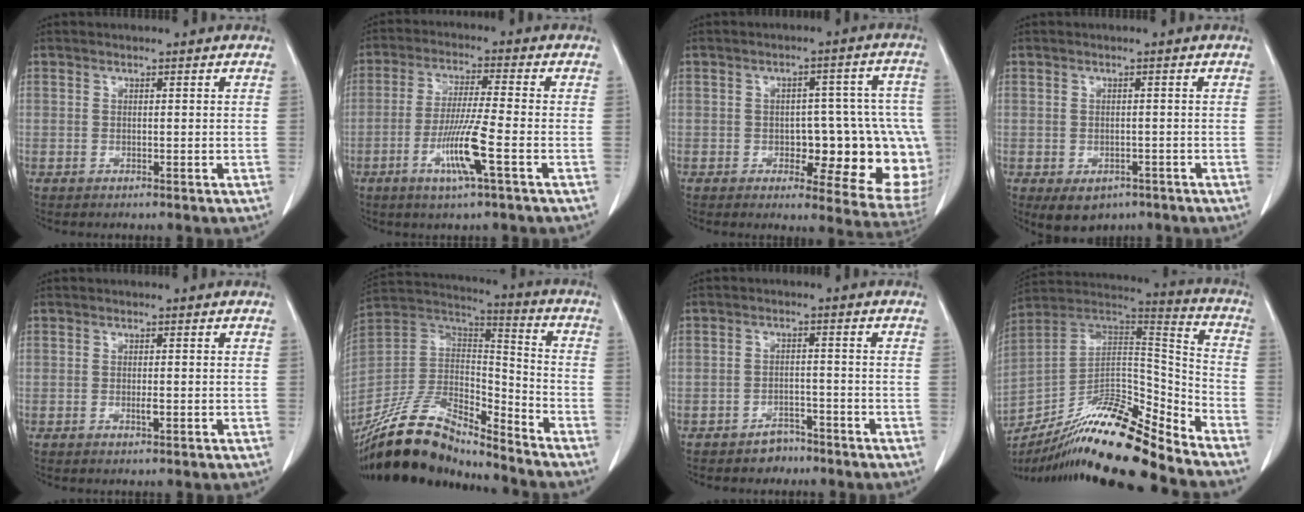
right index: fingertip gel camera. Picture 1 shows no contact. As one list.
[{"total": 8.6, "force": [-3.3, -0.5, 7.9], "torque": [-0.155, -0.013, -0.062]}, {"total": 17.3, "force": [-3.3, 6.8, 15.5], "torque": [-0.124, 0.025, -0.019]}, {"total": 4.8, "force": [-2.9, 3.3, 2.0], "torque": [-0.024, -0.002, -0.031]}, {"total": 0.9, "force": [-0.3, 0.1, 0.8], "torque": [-0.019, -0.001, -0.002]}, {"total": 19.9, "force": [-17.0, 4.7, 9.2], "torque": [-0.186, 0.019, -0.312]}, {"total": 3.4, "force": [-2.7, 1.9, 0.8], "torque": [-0.014, 0.008, -0.034]}, {"total": 19.7, "force": [-16.1, 1.5, 11.2], "torque": [-0.207, 0.016, -0.290]}]